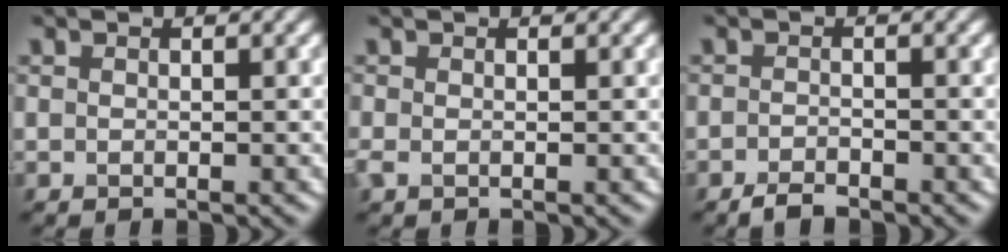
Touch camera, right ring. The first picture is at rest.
{"total": 0.7, "force": [-0.2, 0.4, 0.6], "torque": [-0.018, -0.004, -0.005]}
{"total": 1.7, "force": [-1.4, 0.5, 0.8], "torque": [-0.016, 0.001, -0.028]}